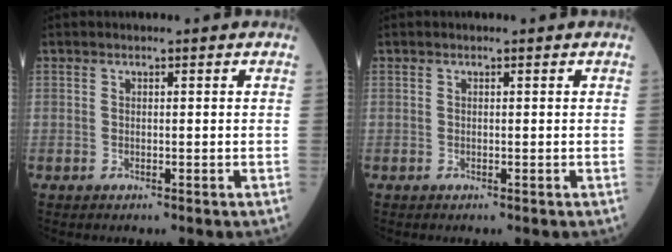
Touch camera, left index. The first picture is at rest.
{"total": 0.0}